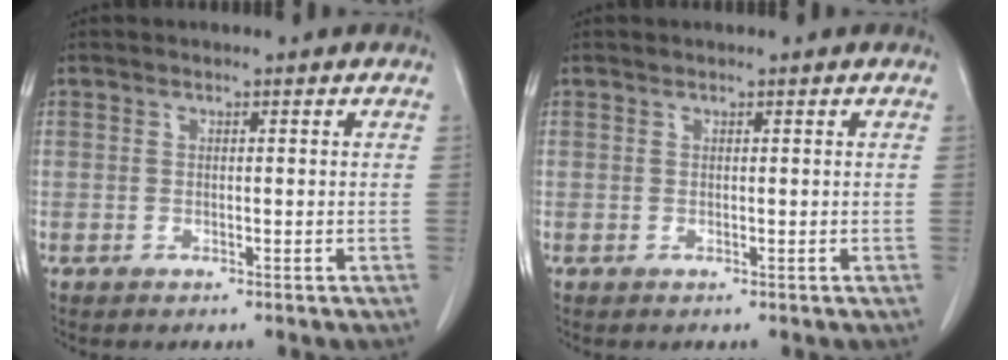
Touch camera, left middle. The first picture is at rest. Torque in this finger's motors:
{"motor_torque": [0.23, -0.16, -0.05, -0.01]}